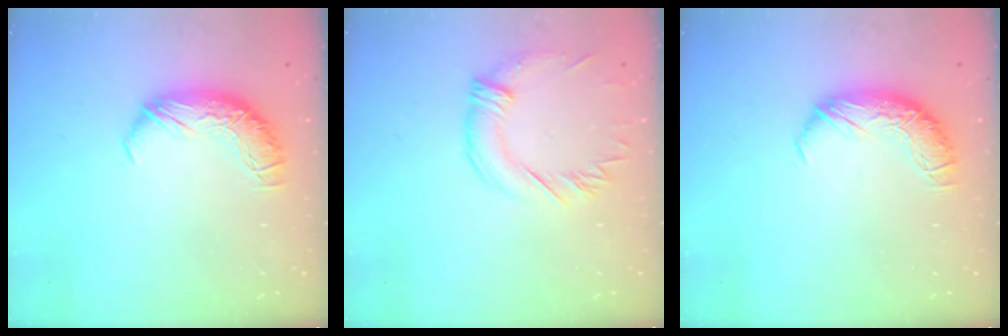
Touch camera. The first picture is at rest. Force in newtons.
{"total": 1.3, "press": 0.3, "slide": 1.3}
{"total": 0.0}